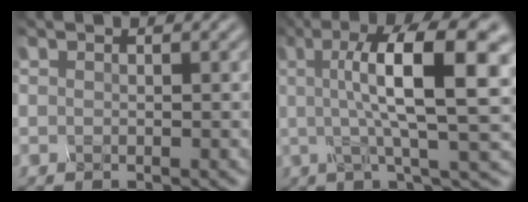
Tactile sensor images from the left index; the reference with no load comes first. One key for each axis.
{"total": 11.3, "fx": 1.6, "fy": 2.8, "fz": 10.9, "tx": -0.148, "ty": 0.010, "tz": 0.022}